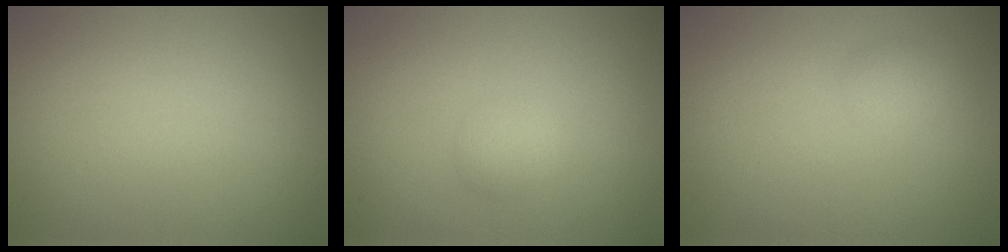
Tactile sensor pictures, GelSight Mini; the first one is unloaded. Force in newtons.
{"total": 1.5, "press": 1.5, "slide": 0.1}
{"total": 1.3, "press": 1.3, "slide": 0.1}